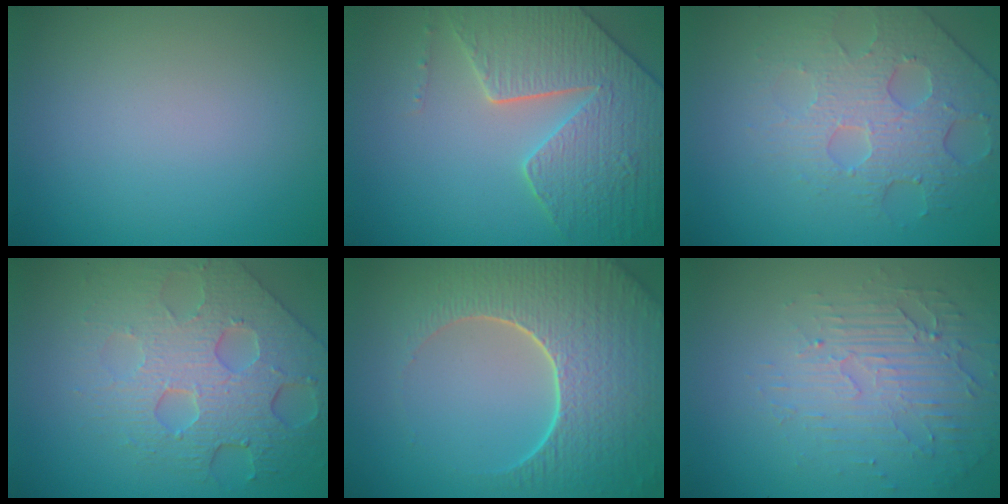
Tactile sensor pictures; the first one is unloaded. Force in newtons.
{"total": 7.0, "press": 5.9, "slide": 3.9}
{"total": 4.1, "press": 3.9, "slide": 1.3}
{"total": 7.7, "press": 5.7, "slide": 5.2}
{"total": 8.8, "press": 6.3, "slide": 6.2}
{"total": 4.7, "press": 3.2, "slide": 3.5}